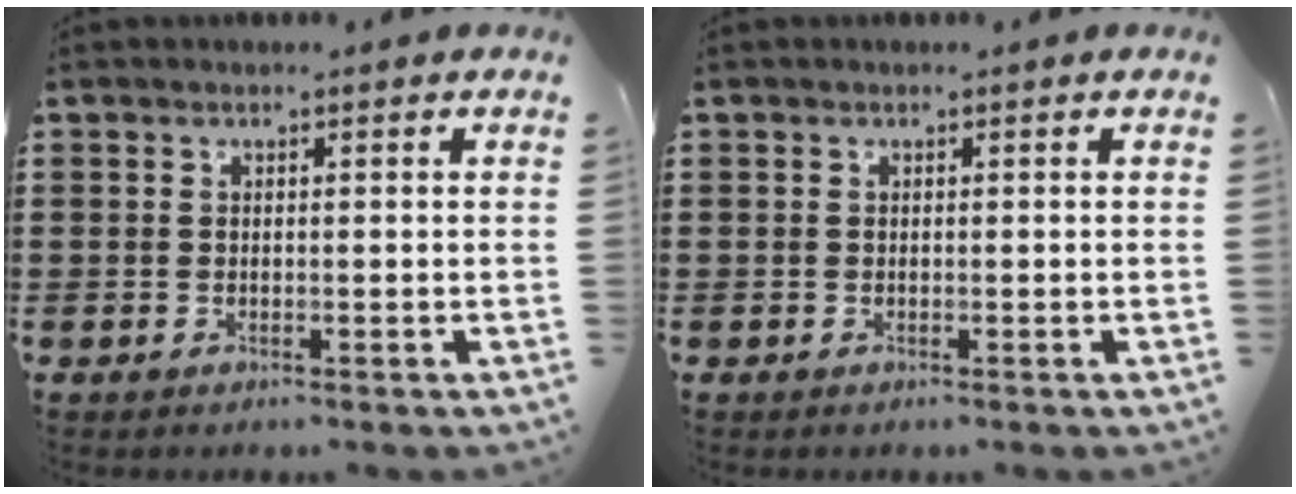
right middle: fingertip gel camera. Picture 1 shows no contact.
{"total": 0.0}